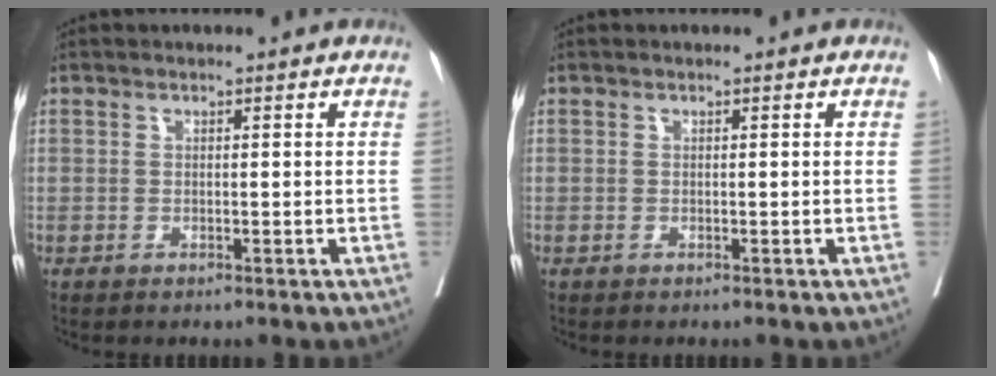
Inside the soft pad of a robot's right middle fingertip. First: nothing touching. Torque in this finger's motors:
{"motor_torque": [0.04, -0.01, -0.55, -0.14]}